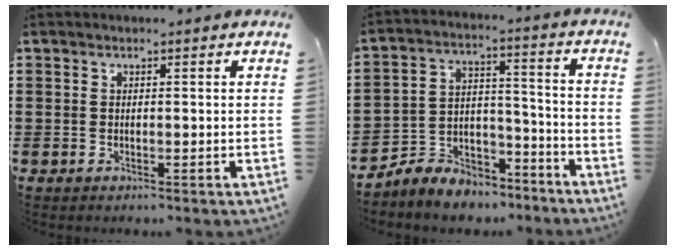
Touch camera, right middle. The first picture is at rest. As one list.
[{"total": 6.4, "force": [-6.1, 2.0, -0.1], "torque": [-0.003, 0.014, -0.123]}]